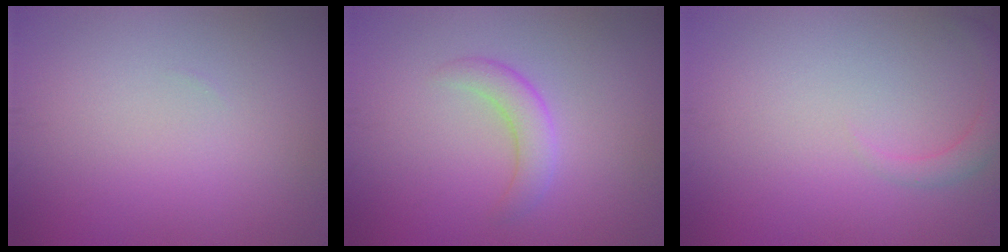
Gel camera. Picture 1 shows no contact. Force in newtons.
{"total": 2.4, "press": 2.4, "slide": 0.1}
{"total": 1.6, "press": 1.6, "slide": 0.2}